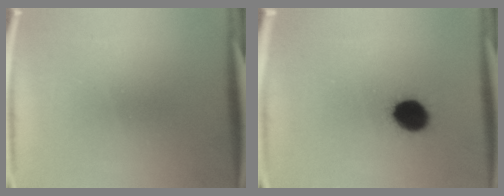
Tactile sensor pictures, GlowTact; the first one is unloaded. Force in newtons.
{"total": 8.9}